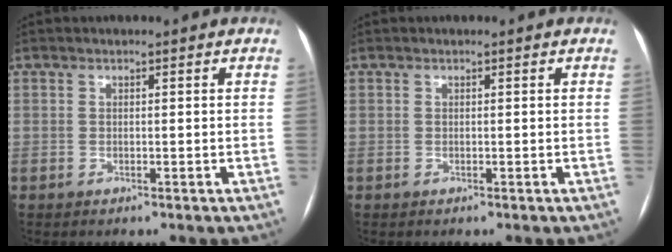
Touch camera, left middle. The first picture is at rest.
{"total": 0.0}